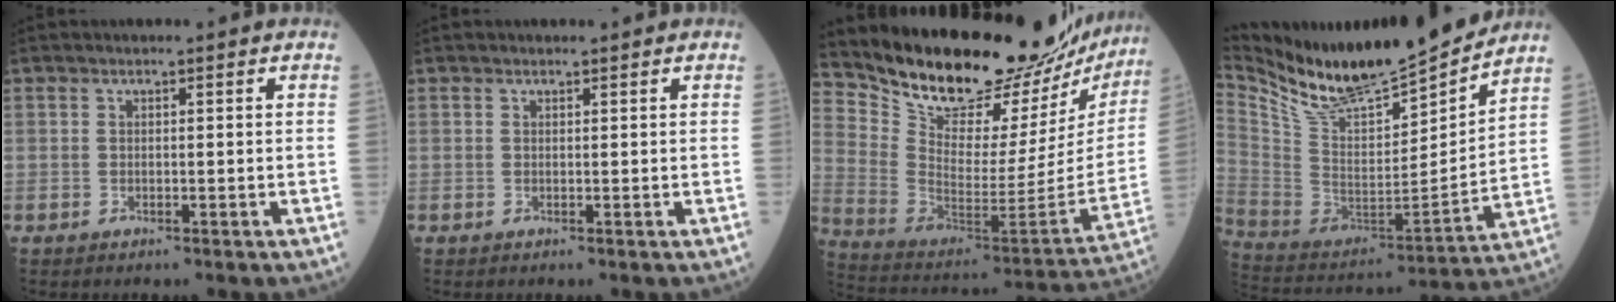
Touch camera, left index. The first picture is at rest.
{"total": 0.0}
{"total": 28.8, "force": [26.0, 6.3, 10.9], "torque": [-0.188, -0.101, 0.364]}
{"total": 19.0, "force": [16.8, 2.6, 8.5], "torque": [-0.170, -0.035, 0.301]}